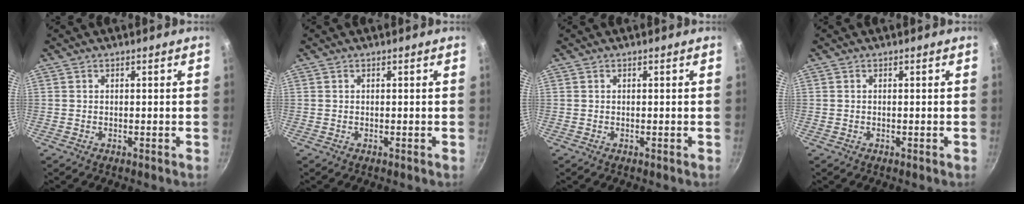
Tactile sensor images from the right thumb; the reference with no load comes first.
{"total": 0.0}
{"total": 0.0}
{"total": 0.0}